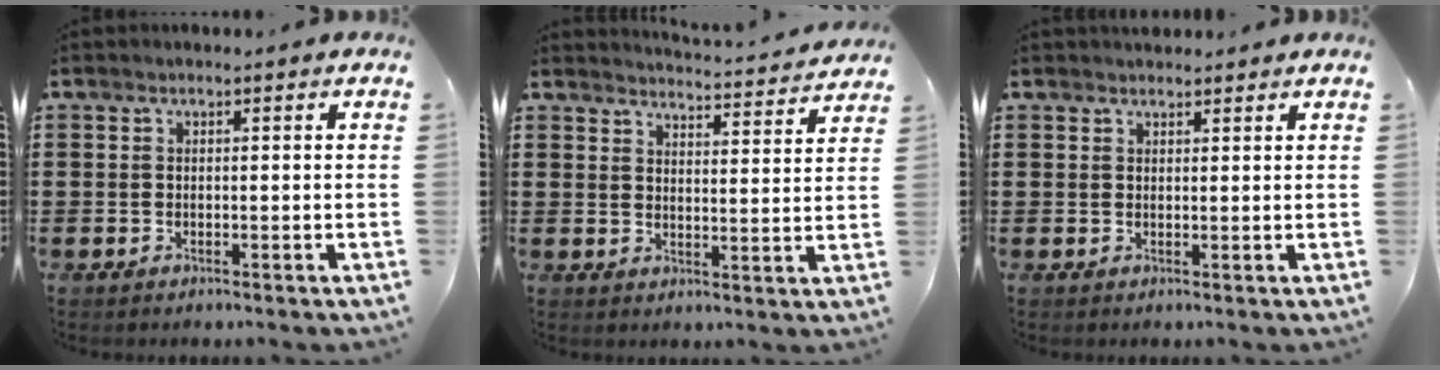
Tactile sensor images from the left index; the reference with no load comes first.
{"total": 3.7, "force": [3.7, -0.4, 0.0], "torque": [-0.011, -0.031, 0.059]}
{"total": 1.5, "force": [1.4, 0.3, 0.0], "torque": [-0.003, 0.003, 0.028]}